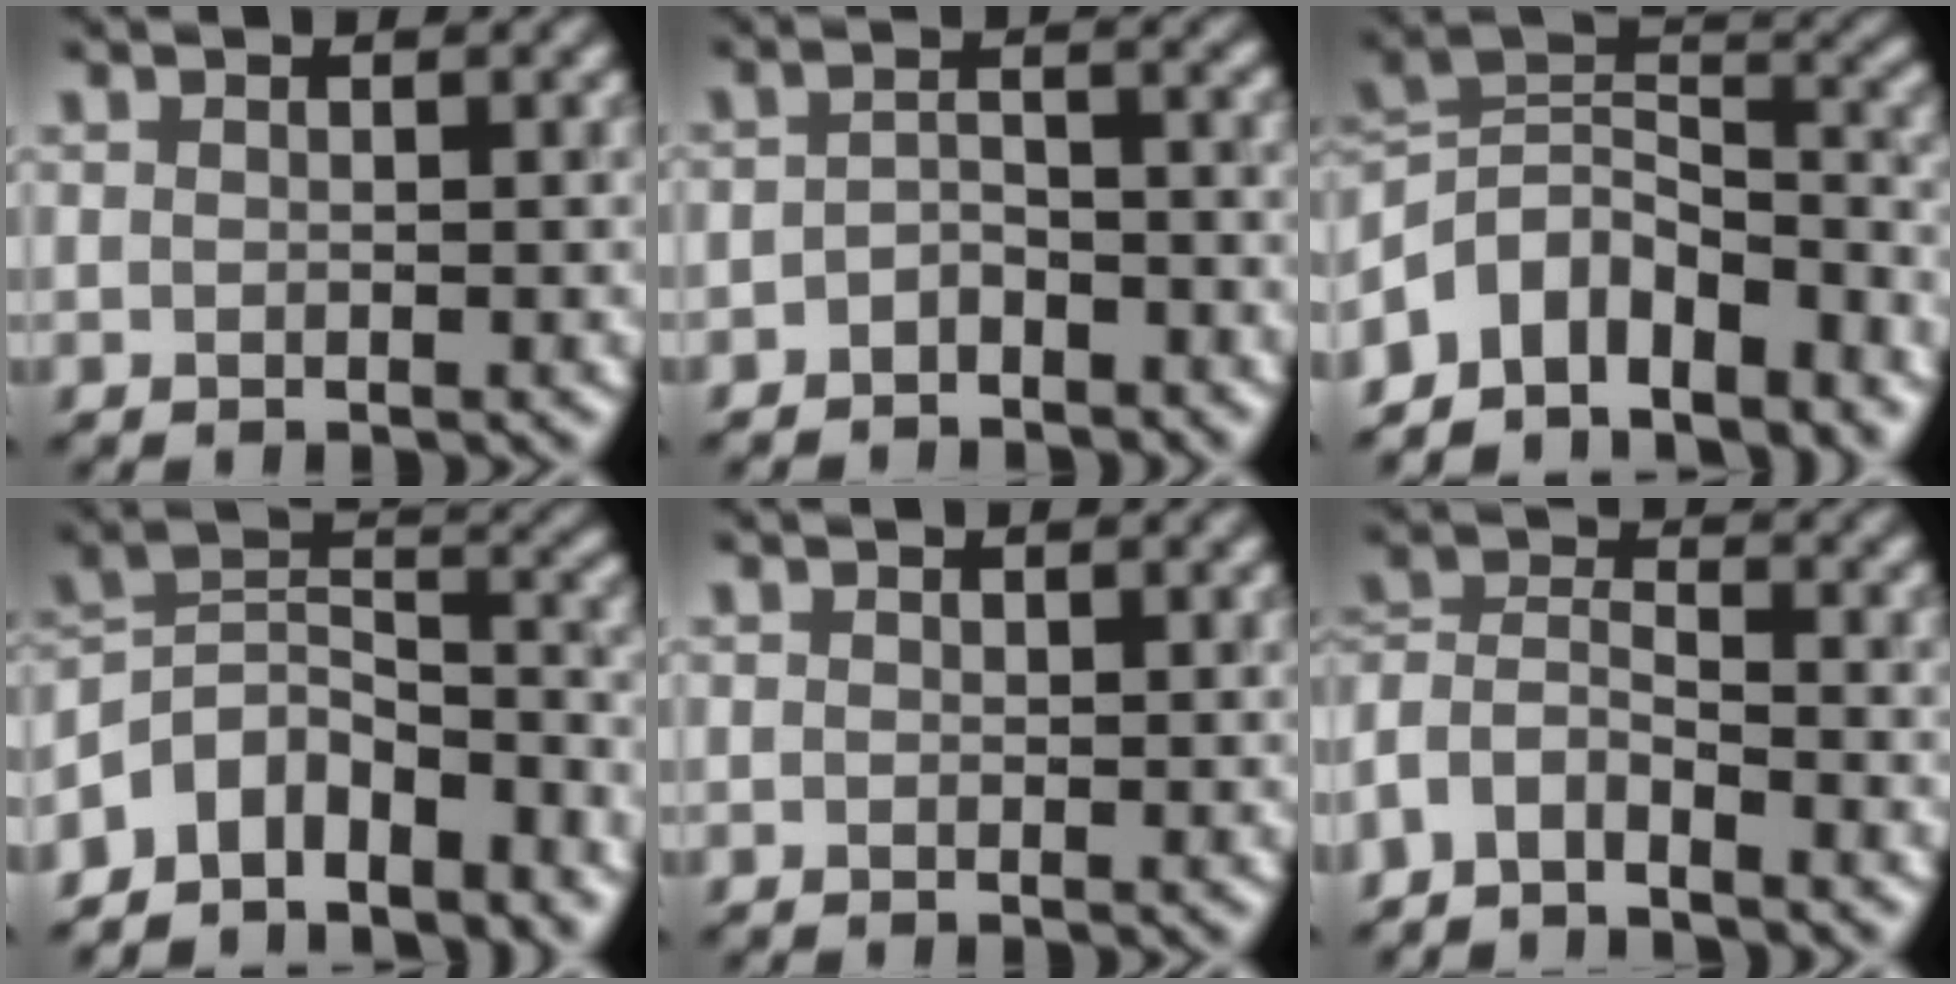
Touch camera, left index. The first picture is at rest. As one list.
[{"total": 2.5, "force": [-1.8, 1.3, 1.2], "torque": [-0.024, 0.007, -0.037]}, {"total": 10.2, "force": [-6.5, 5.6, 5.5], "torque": [-0.085, 0.014, -0.123]}, {"total": 9.4, "force": [-6.4, 5.0, 4.7], "torque": [-0.070, 0.005, -0.126]}, {"total": 0.0}, {"total": 4.0, "force": [-3.1, 1.7, 2.0], "torque": [-0.037, 0.004, -0.072]}]